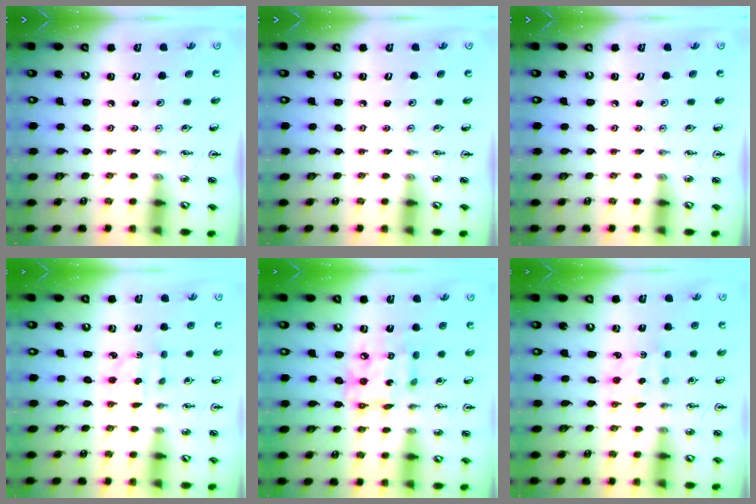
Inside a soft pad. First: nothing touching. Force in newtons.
{"total": 0.0}
{"total": 0.0}
{"total": 2.7, "press": 2.7, "slide": 0.5}
{"total": 11.7, "press": 11.7, "slide": 0.8}
{"total": 2.4, "press": 2.3, "slide": 0.8}